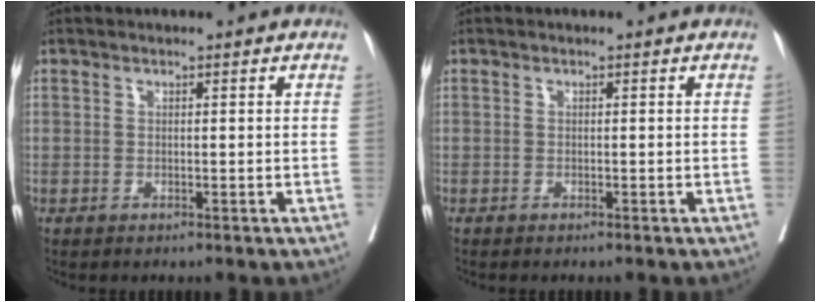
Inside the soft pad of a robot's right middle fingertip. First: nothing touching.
{"total": 0.6, "force": [-0.5, 0.1, 0.3], "torque": [-0.006, -0.002, -0.009]}